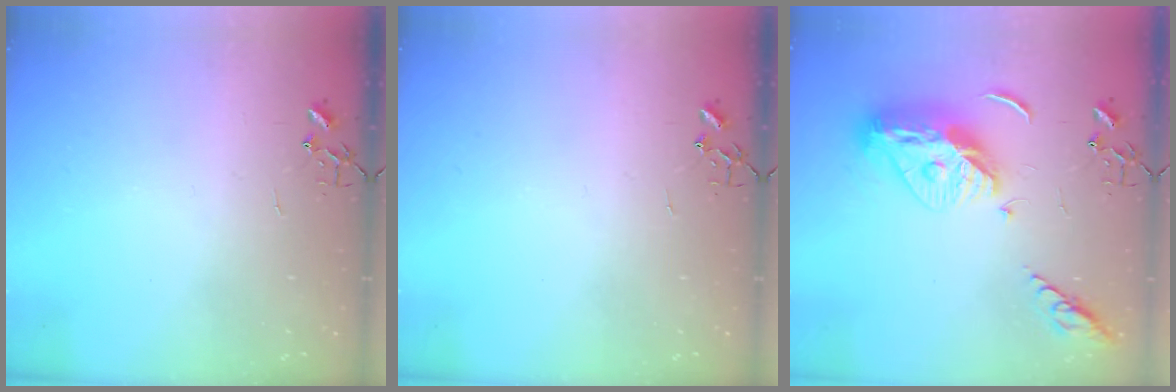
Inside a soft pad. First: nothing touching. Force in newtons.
{"total": 0.0}
{"total": 15.9, "press": 15.8, "slide": 1.5}